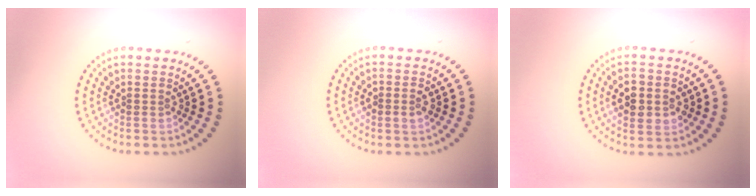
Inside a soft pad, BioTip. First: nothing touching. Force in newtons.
{"total": 1.5, "press": 1.5, "slide": 0.2}
{"total": 4.0, "press": 4.0, "slide": 0.3}